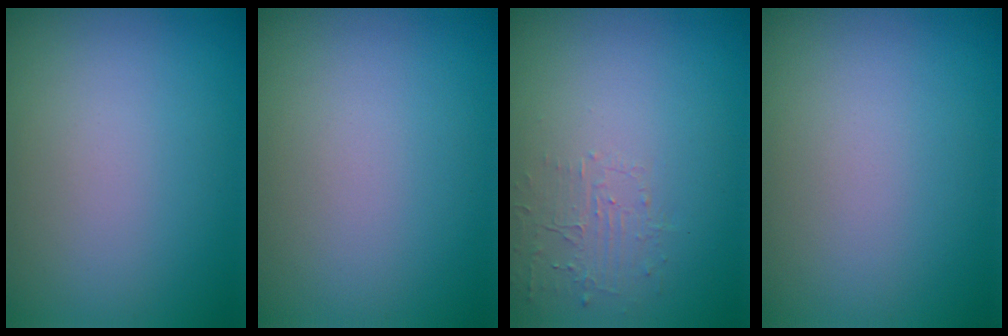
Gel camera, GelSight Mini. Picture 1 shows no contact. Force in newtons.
{"total": 0.0}
{"total": 1.5, "press": 0.1, "slide": 1.5}
{"total": 0.0}